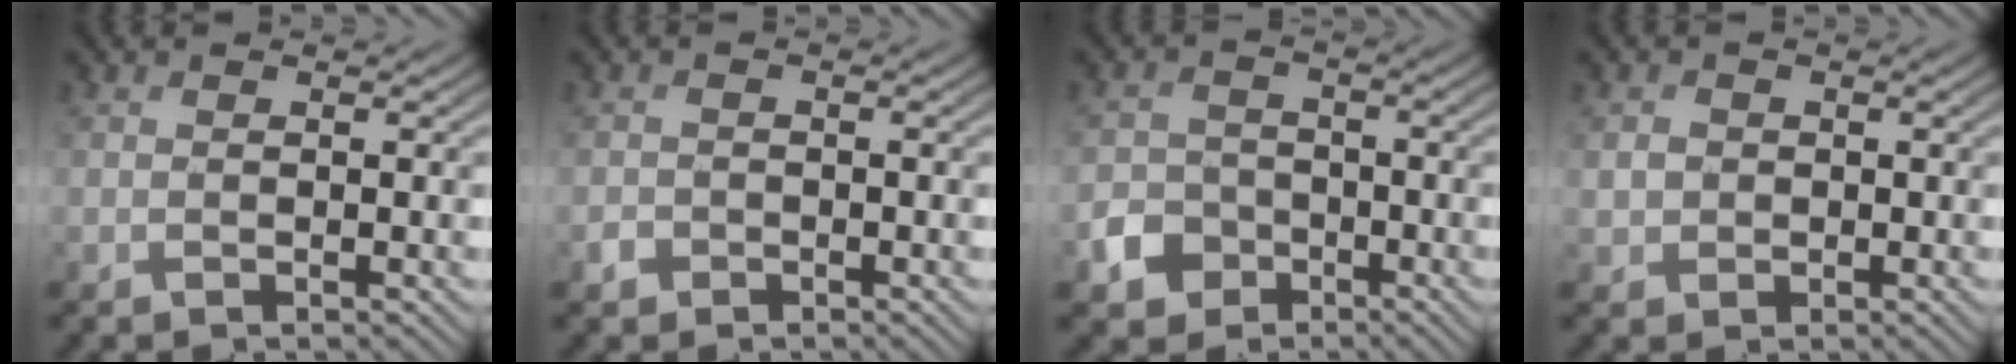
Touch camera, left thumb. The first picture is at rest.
{"total": 1.1, "force": [-0.7, 0.8, 0.2], "torque": [-0.003, 0.000, -0.016]}
{"total": 4.3, "force": [-2.3, 3.4, 1.3], "torque": [-0.029, -0.003, -0.050]}
{"total": 1.7, "force": [0.2, 1.6, 0.6], "torque": [-0.017, -0.004, 0.001]}